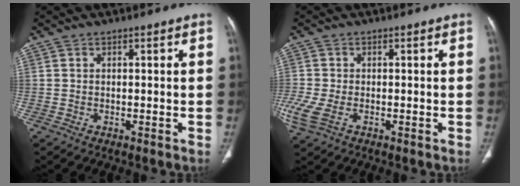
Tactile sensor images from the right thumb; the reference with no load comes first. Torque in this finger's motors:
{"motor_torque": [0.16, 0.03, 0.28, 0.52, 0.19]}